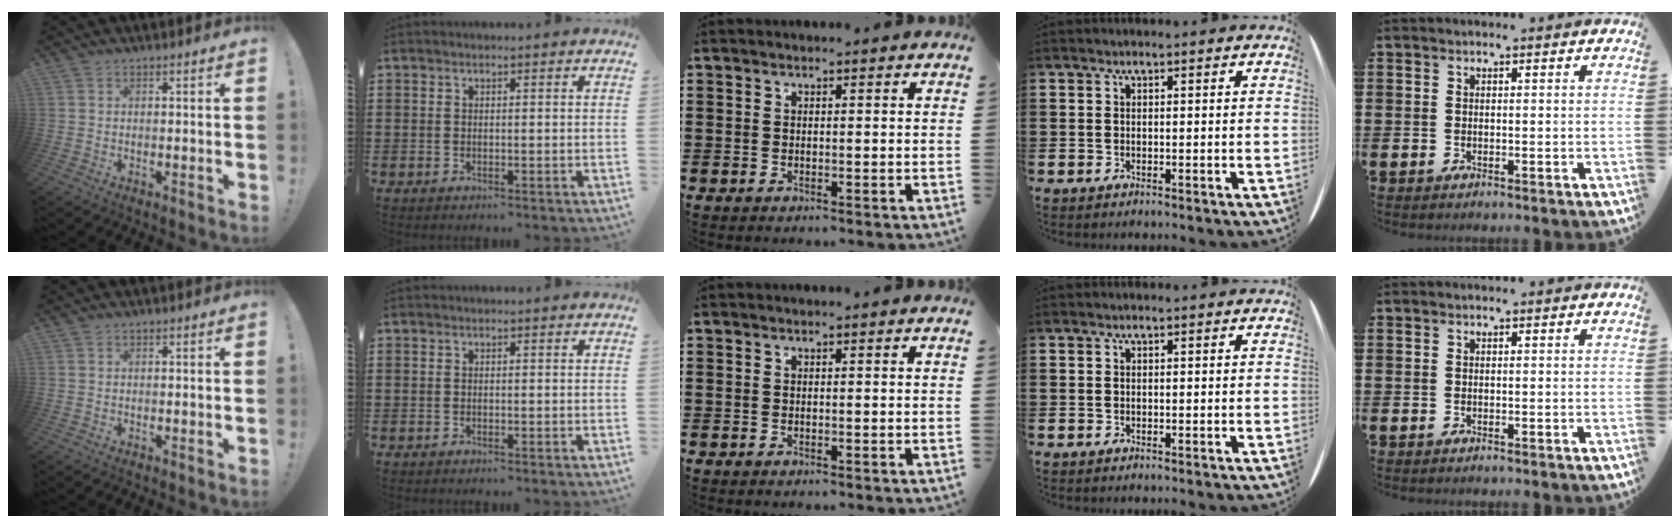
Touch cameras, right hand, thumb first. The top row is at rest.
{}